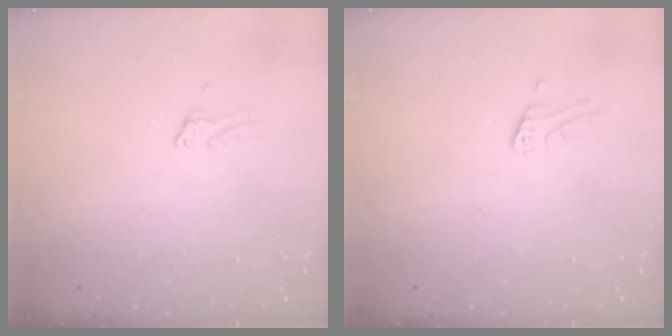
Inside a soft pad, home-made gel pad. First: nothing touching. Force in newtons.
{"total": 2.4, "press": 2.4, "slide": 0.1}